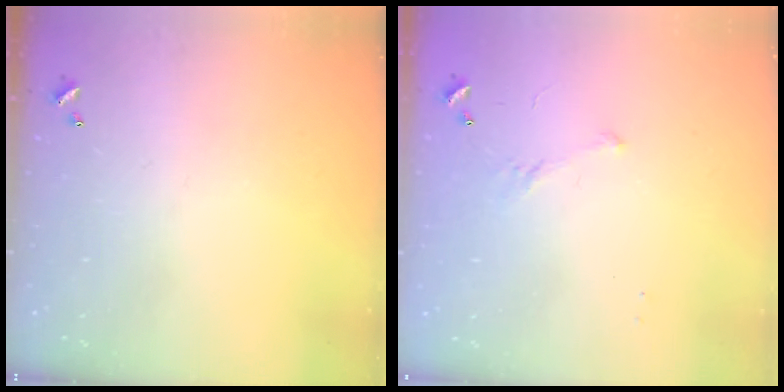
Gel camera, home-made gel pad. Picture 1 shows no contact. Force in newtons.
{"total": 4.7, "press": 4.6, "slide": 0.9}